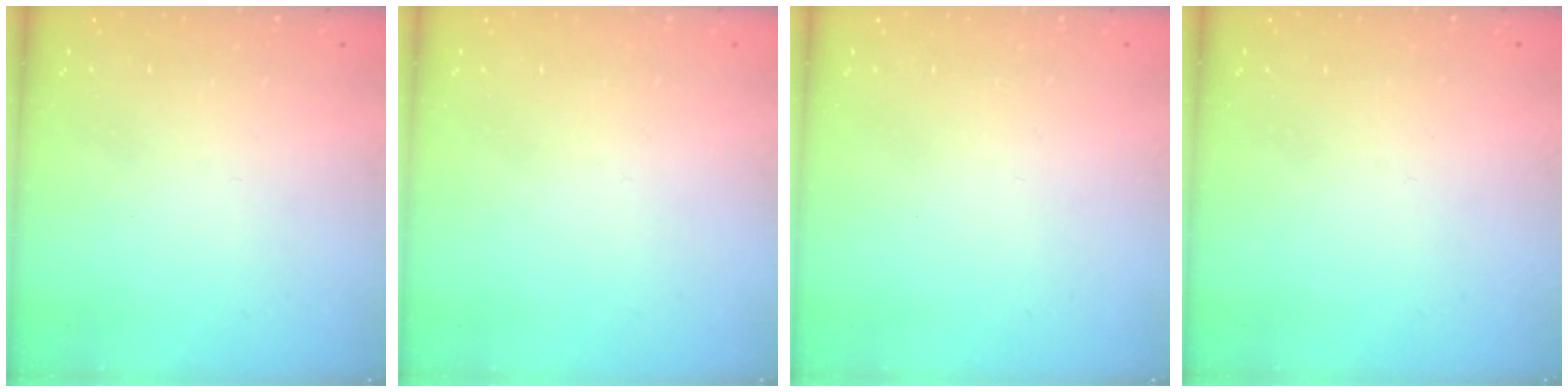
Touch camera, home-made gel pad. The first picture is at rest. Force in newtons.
{"total": 1.9, "press": 1.9, "slide": 0.1}
{"total": 1.6, "press": 1.6, "slide": 0.1}
{"total": 0.0}